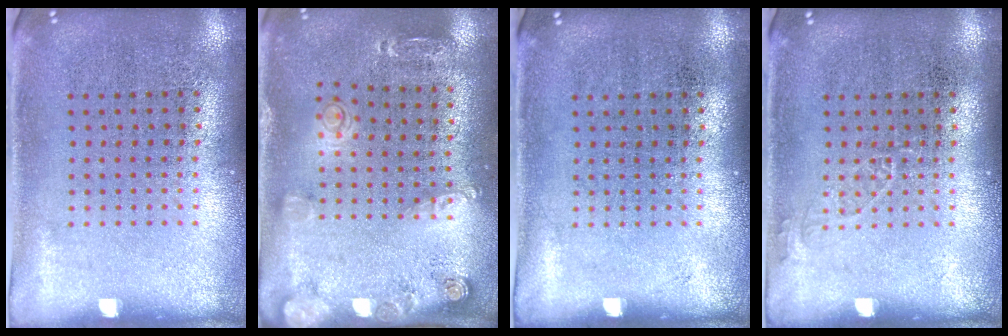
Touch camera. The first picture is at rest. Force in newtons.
{"total": 1.5, "press": 1.4, "slide": 0.6}
{"total": 0.0}
{"total": 0.8, "press": 0.8, "slide": 0.1}